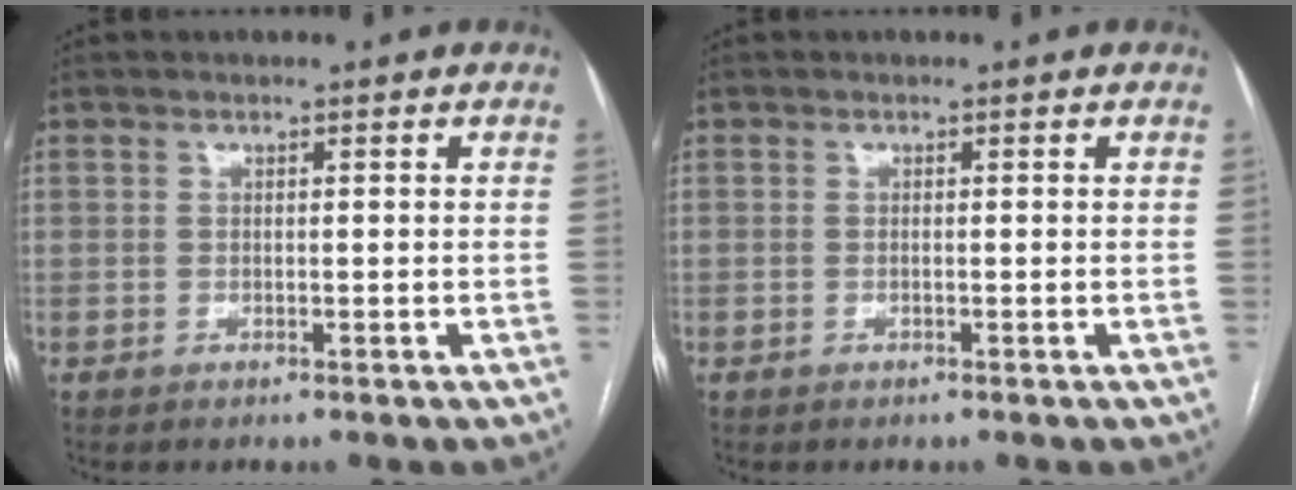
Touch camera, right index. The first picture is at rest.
{"total": 0.0}